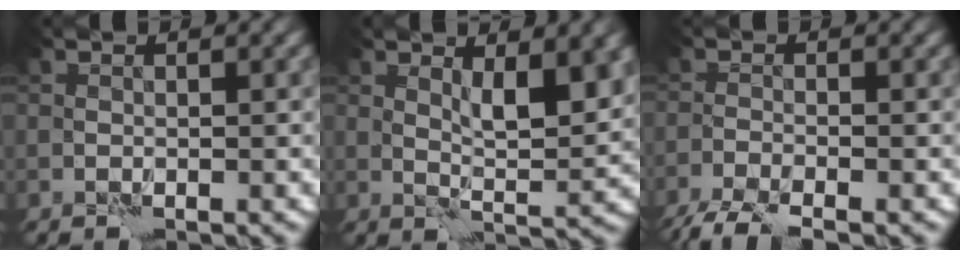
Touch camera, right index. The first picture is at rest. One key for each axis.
{"total": 4.8, "fx": 1.9, "fy": 1.4, "fz": 4.2, "tx": -0.068, "ty": -0.005, "tz": 0.038}
{"total": 3.8, "fx": -3.2, "fy": 0.4, "fz": 2.0, "tx": -0.039, "ty": -0.014, "tz": -0.070}